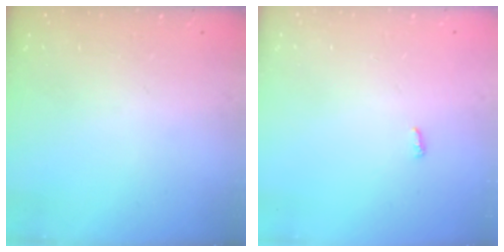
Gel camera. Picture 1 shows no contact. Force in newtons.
{"total": 3.4, "press": 3.3, "slide": 0.6}